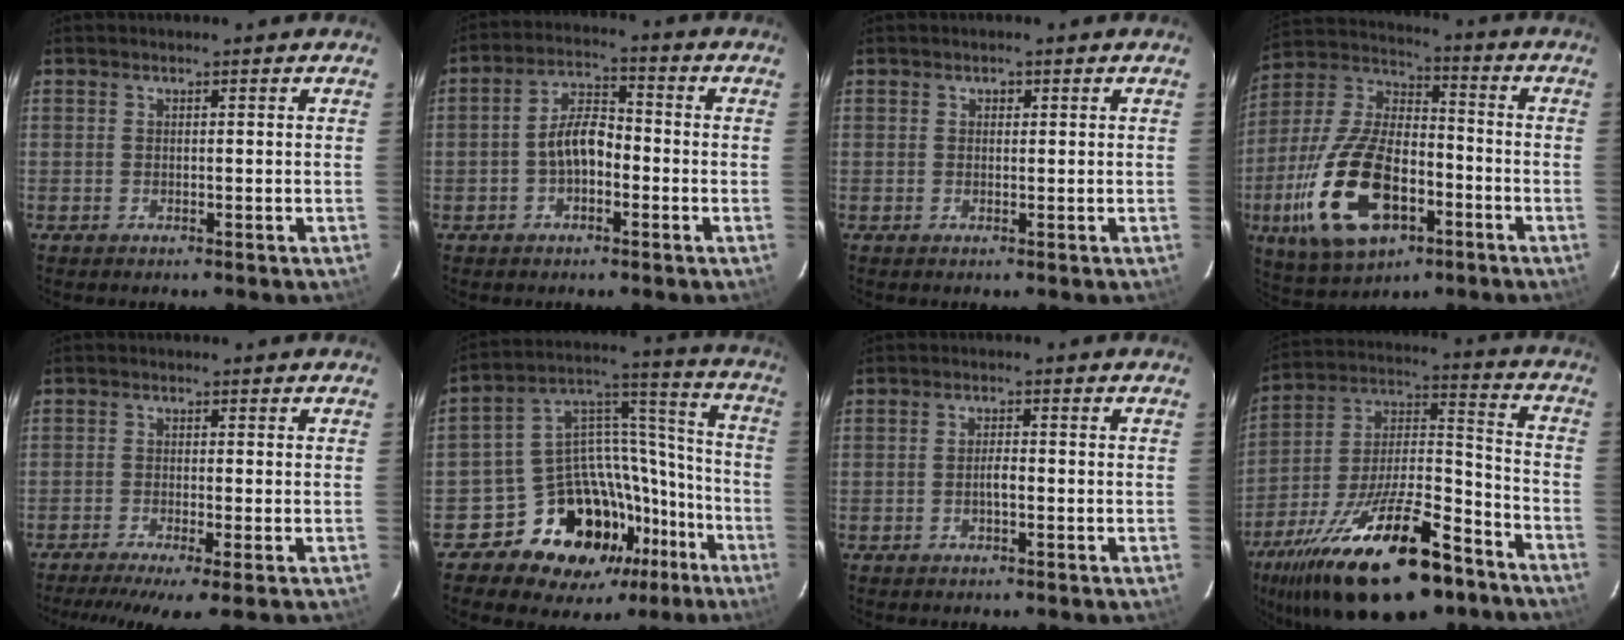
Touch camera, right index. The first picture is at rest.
{"total": 6.6, "force": [-1.8, 3.7, 5.1], "torque": [-0.098, 0.020, -0.029]}
{"total": 0.8, "force": [0.2, 0.7, 0.2], "torque": [-0.001, 0.004, 0.003]}
{"total": 21.2, "force": [-8.1, 10.9, 16.3], "torque": [-0.354, -0.013, -0.138]}
{"total": 6.7, "force": [-4.9, -0.4, 4.5], "torque": [-0.094, -0.022, -0.081]}
{"total": 21.3, "force": [-14.0, 13.8, 8.2], "torque": [-0.138, 0.081, -0.195]}
{"total": 1.7, "force": [-0.6, 0.5, 1.5], "torque": [-0.027, 0.002, -0.012]}
{"total": 28.1, "force": [-18.0, 10.4, 18.9], "torque": [-0.347, -0.012, -0.278]}